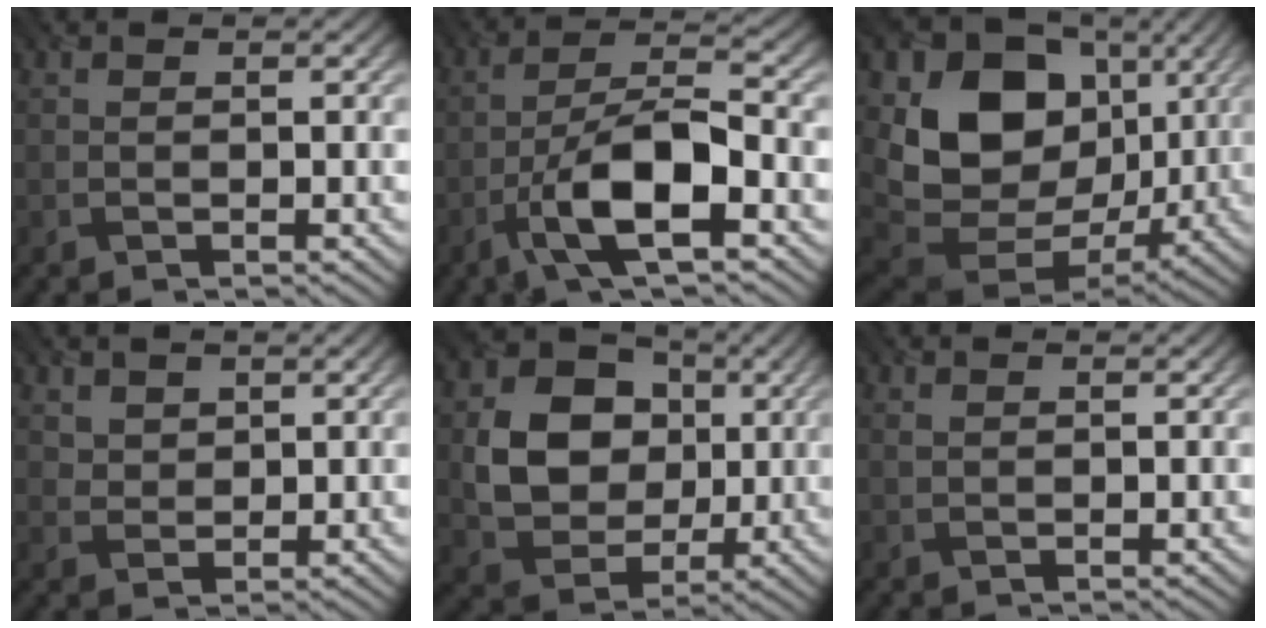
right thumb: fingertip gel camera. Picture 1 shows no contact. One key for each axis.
{"total": 10.3, "fx": -4.4, "fy": 3.3, "fz": 8.8, "tx": -0.160, "ty": 0.006, "tz": -0.089}
{"total": 16.3, "fx": 3.0, "fy": 12.8, "fz": 9.6, "tx": -0.209, "ty": -0.019, "tz": 0.065}
{"total": 2.9, "fx": 2.0, "fy": 1.9, "fz": 1.0, "tx": -0.030, "ty": -0.007, "tz": 0.042}
{"total": 10.6, "fx": 1.4, "fy": 8.7, "fz": 6.0, "tx": -0.132, "ty": -0.002, "tz": 0.025}
{"total": 1.0, "fx": 0.9, "fy": 0.2, "fz": 0.4, "tx": -0.016, "ty": -0.002, "tz": 0.019}